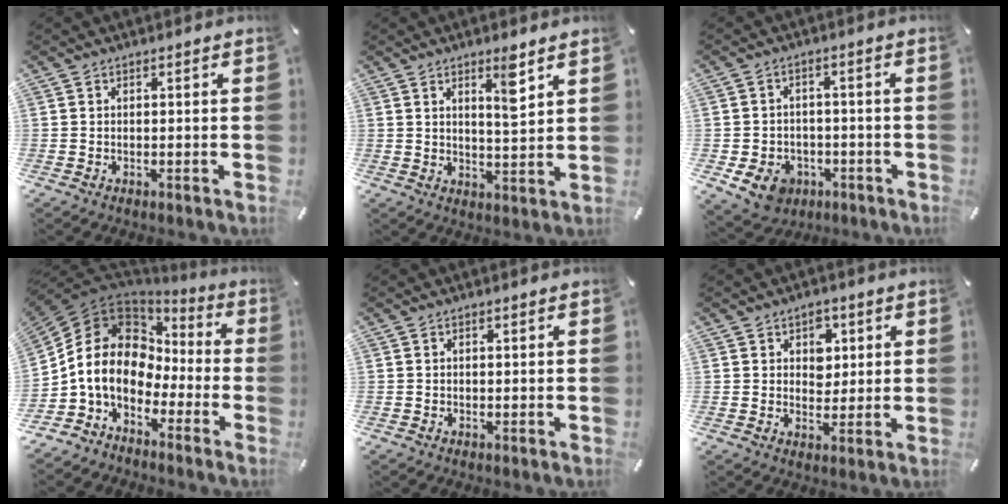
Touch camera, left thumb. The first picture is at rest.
{"total": 6.8, "force": [4.0, 1.2, 5.4], "torque": [-0.075, -0.027, 0.057]}
{"total": 8.0, "force": [-3.7, 6.3, 3.3], "torque": [-0.077, 0.020, -0.070]}
{"total": 12.1, "force": [-1.8, 10.0, 6.6], "torque": [-0.167, 0.000, -0.043]}
{"total": 0.6, "force": [0.1, 0.4, 0.4], "torque": [-0.008, 0.002, 0.001]}
{"total": 5.6, "force": [2.0, 4.6, 2.5], "torque": [-0.023, -0.007, 0.027]}